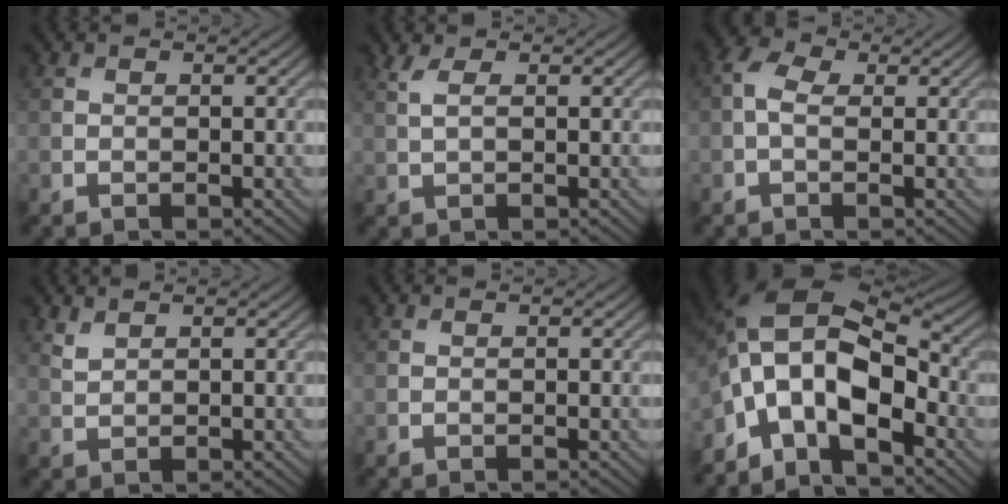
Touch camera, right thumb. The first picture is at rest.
{"total": 2.0, "force": [0.9, 0.8, 1.6], "torque": [-0.045, 0.003, 0.017]}
{"total": 3.2, "force": [0.0, 2.0, 2.5], "torque": [-0.061, 0.007, -0.011]}
{"total": 1.4, "force": [1.2, 0.4, 0.6], "torque": [-0.023, -0.001, 0.029]}
{"total": 0.0}
{"total": 13.5, "force": [-4.6, 7.2, 10.5], "torque": [-0.206, -0.012, -0.093]}